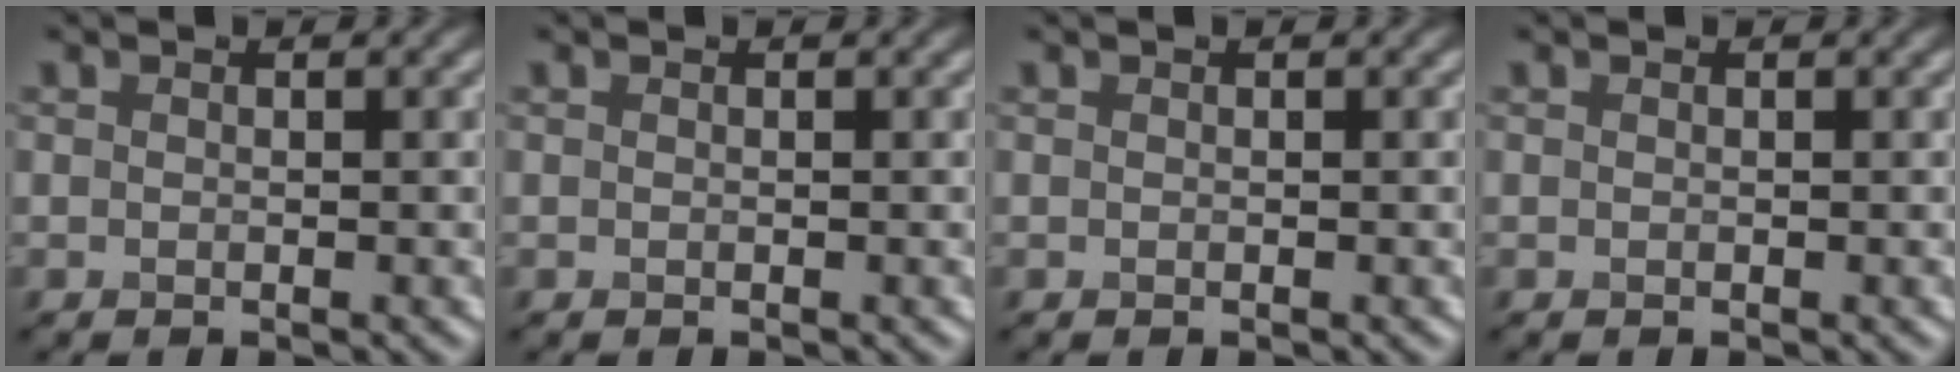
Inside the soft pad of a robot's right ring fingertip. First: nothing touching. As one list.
[{"total": 0.0}, {"total": 0.0}, {"total": 0.0}]